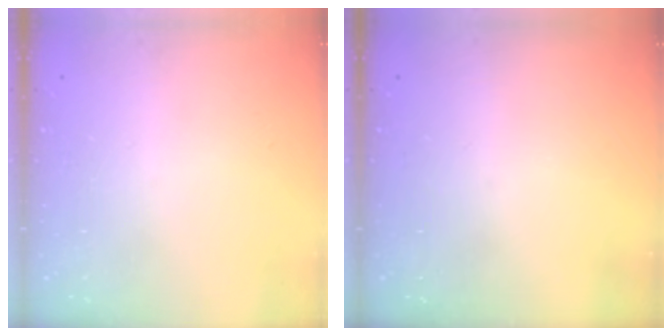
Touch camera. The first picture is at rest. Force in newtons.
{"total": 0.0}